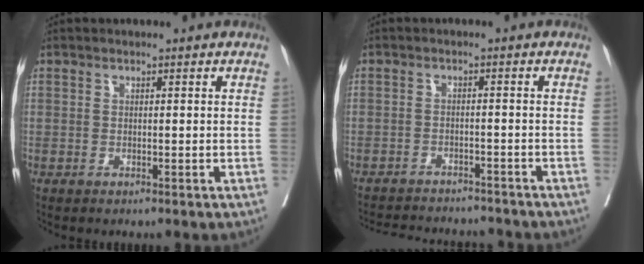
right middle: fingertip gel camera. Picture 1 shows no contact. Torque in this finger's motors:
{"motor_torque": [0.92, -1.21, 0.29, 0.06]}